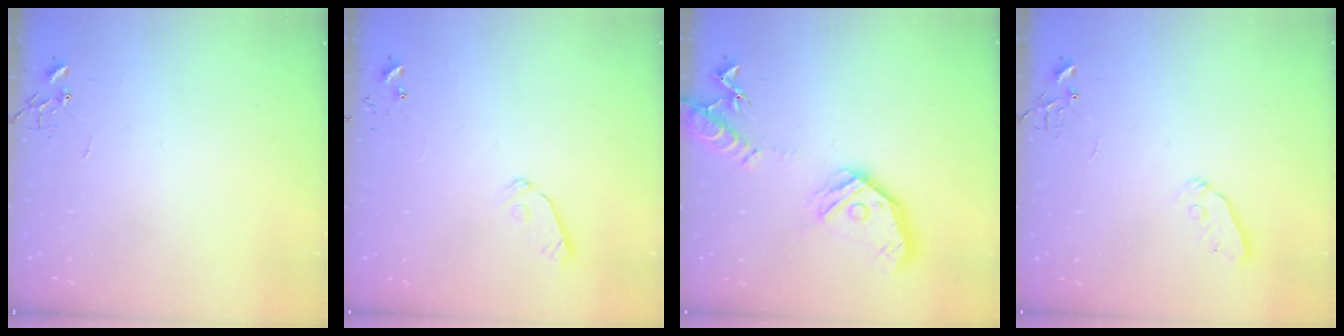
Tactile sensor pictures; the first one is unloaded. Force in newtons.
{"total": 6.0, "press": 6.0, "slide": 0.7}
{"total": 17.1, "press": 16.9, "slide": 2.2}
{"total": 5.3, "press": 5.2, "slide": 0.6}